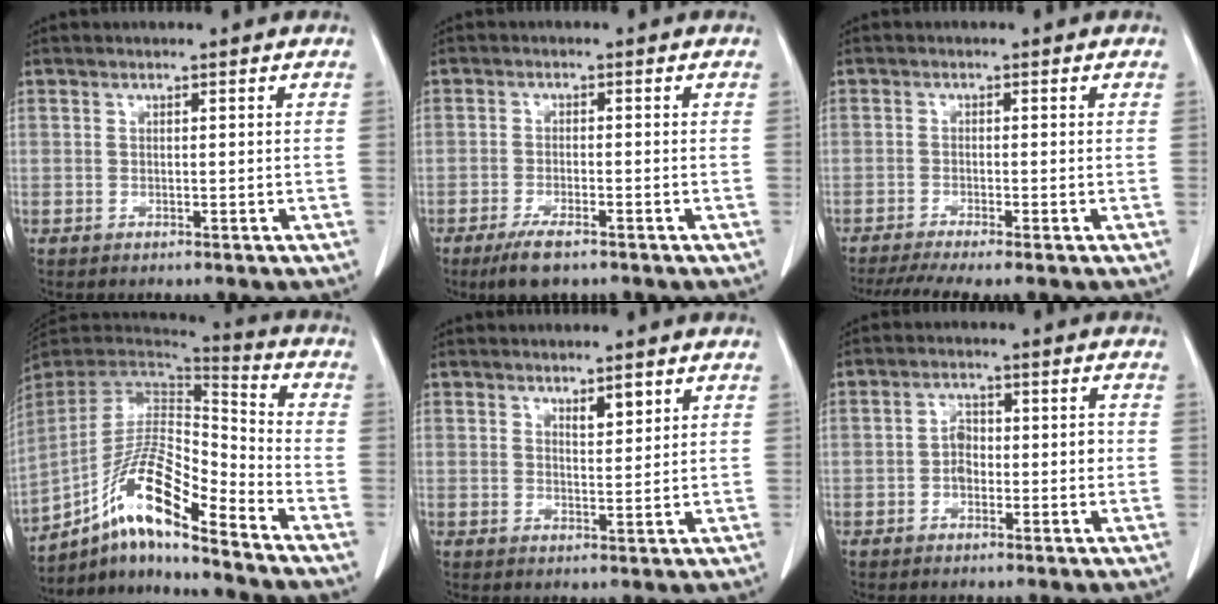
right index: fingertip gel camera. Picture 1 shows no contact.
{"total": 4.7, "force": [-3.2, 1.1, 3.2], "torque": [-0.066, -0.007, -0.052]}
{"total": 5.6, "force": [-4.3, 0.0, 3.5], "torque": [-0.056, -0.008, -0.072]}
{"total": 15.7, "force": [-10.2, 2.2, 11.8], "torque": [-0.218, 0.010, -0.181]}
{"total": 2.6, "force": [1.7, 0.7, 1.8], "torque": [-0.031, -0.004, 0.029]}
{"total": 3.9, "force": [-0.8, 2.4, 3.0], "torque": [-0.047, 0.017, -0.014]}